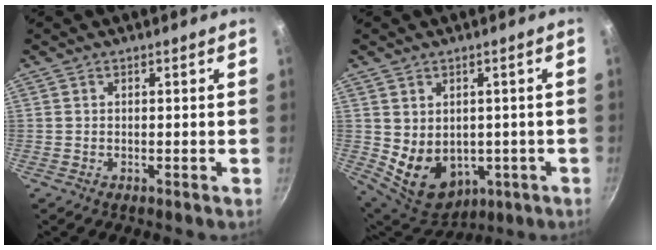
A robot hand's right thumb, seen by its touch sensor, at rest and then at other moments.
{"total": 11.6, "force": [-0.8, 9.0, 7.3], "torque": [-0.097, -0.017, 0.018]}